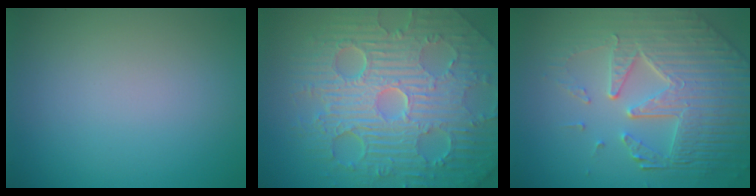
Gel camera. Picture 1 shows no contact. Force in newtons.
{"total": 11.7, "press": 7.5, "slide": 9.0}
{"total": 8.4, "press": 5.8, "slide": 6.1}